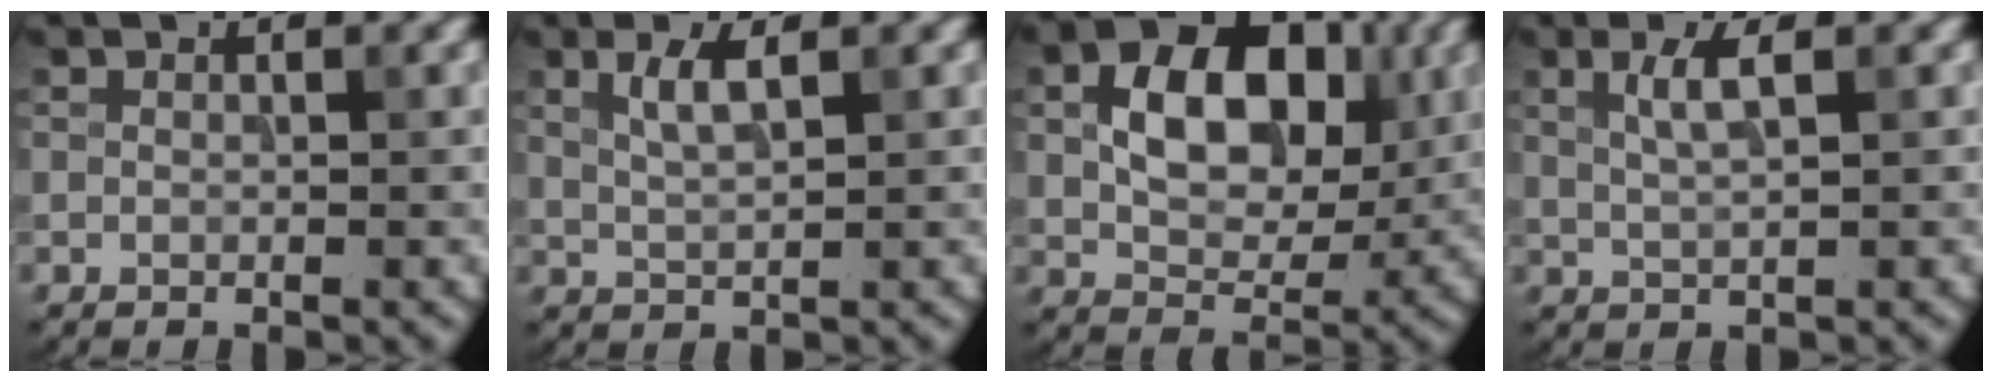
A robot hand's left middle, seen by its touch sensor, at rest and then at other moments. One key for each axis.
{"total": 2.5, "fx": 1.1, "fy": 0.7, "fz": 2.2, "tx": -0.042, "ty": 0.000, "tz": 0.023}
{"total": 8.7, "fx": 1.5, "fy": 5.8, "fz": 6.3, "tx": -0.098, "ty": 0.009, "tz": 0.019}
{"total": 2.6, "fx": 0.9, "fy": 0.7, "fz": 2.3, "tx": -0.041, "ty": 0.000, "tz": 0.019}